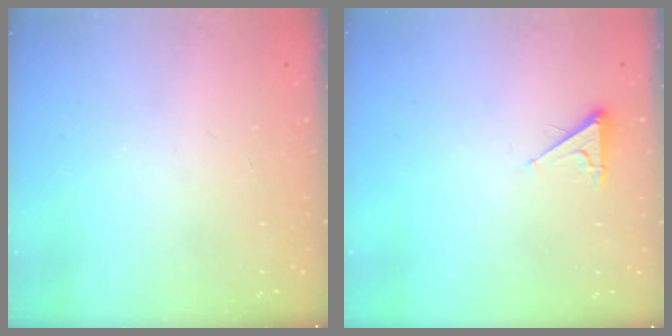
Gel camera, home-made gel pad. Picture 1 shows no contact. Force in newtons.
{"total": 3.0, "press": 3.0, "slide": 0.5}